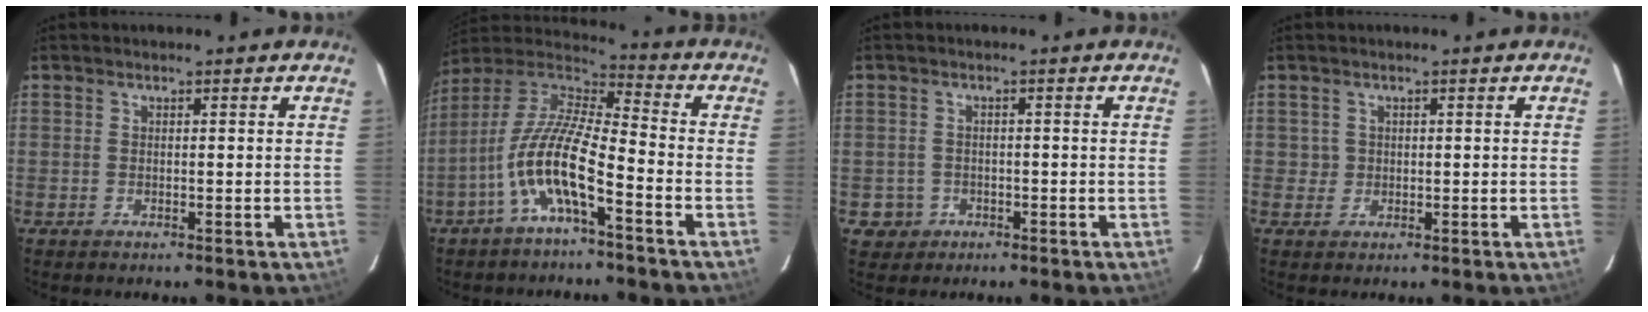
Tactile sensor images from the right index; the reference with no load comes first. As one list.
[{"total": 13.0, "force": [-5.7, 2.7, 11.3], "torque": [-0.227, 0.002, -0.115]}, {"total": 3.7, "force": [-1.2, 3.5, 0.3], "torque": [-0.015, 0.013, -0.013]}, {"total": 1.6, "force": [0.2, 1.6, -0.2], "torque": [0.009, 0.006, 0.005]}]